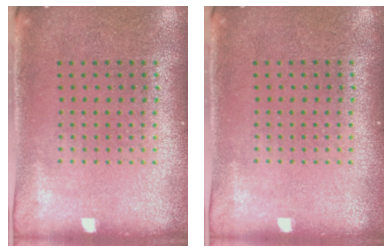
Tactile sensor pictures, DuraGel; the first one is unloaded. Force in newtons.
{"total": 0.0}